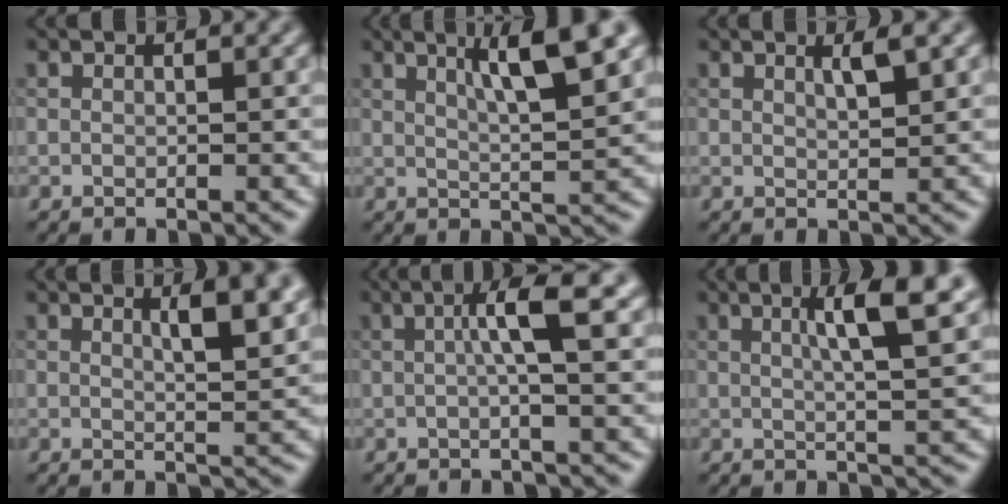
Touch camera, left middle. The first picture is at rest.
{"total": 6.5, "force": [3.0, 1.3, 5.6], "torque": [-0.078, 0.008, 0.047]}
{"total": 1.7, "force": [0.9, 0.3, 1.4], "torque": [-0.022, 0.001, 0.012]}
{"total": 4.8, "force": [2.0, 1.5, 4.0], "torque": [-0.044, 0.006, 0.022]}
{"total": 4.0, "force": [0.6, 0.4, 4.0], "torque": [-0.068, 0.006, 0.006]}
{"total": 5.9, "force": [2.1, 1.1, 5.4], "torque": [-0.073, 0.008, 0.029]}